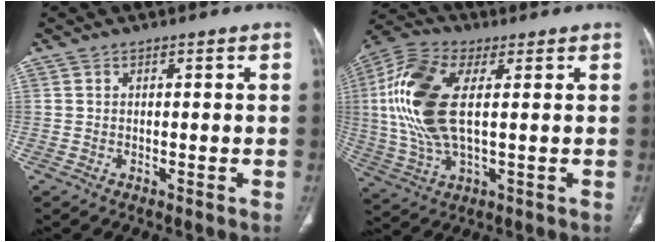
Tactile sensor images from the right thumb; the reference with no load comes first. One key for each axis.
{"total": 16.3, "fx": 2.4, "fy": 7.4, "fz": 14.2, "tx": -0.322, "ty": 0.007, "tz": 0.044}